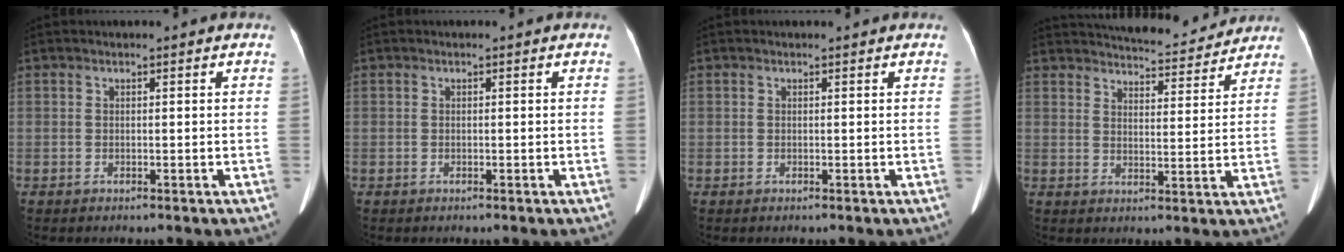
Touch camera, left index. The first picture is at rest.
{"total": 0.0}
{"total": 0.8, "force": [0.8, 0.1, 0.2], "torque": [-0.011, 0.007, 0.009]}
{"total": 13.9, "force": [13.2, 2.7, 3.3], "torque": [-0.039, 0.003, 0.171]}